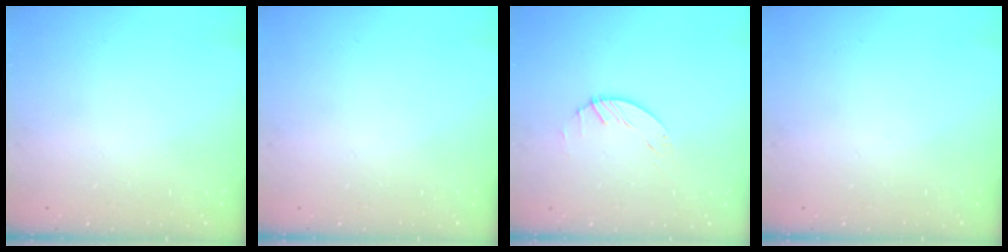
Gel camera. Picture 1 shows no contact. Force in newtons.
{"total": 0.0}
{"total": 1.5, "press": 1.4, "slide": 0.1}
{"total": 0.0}